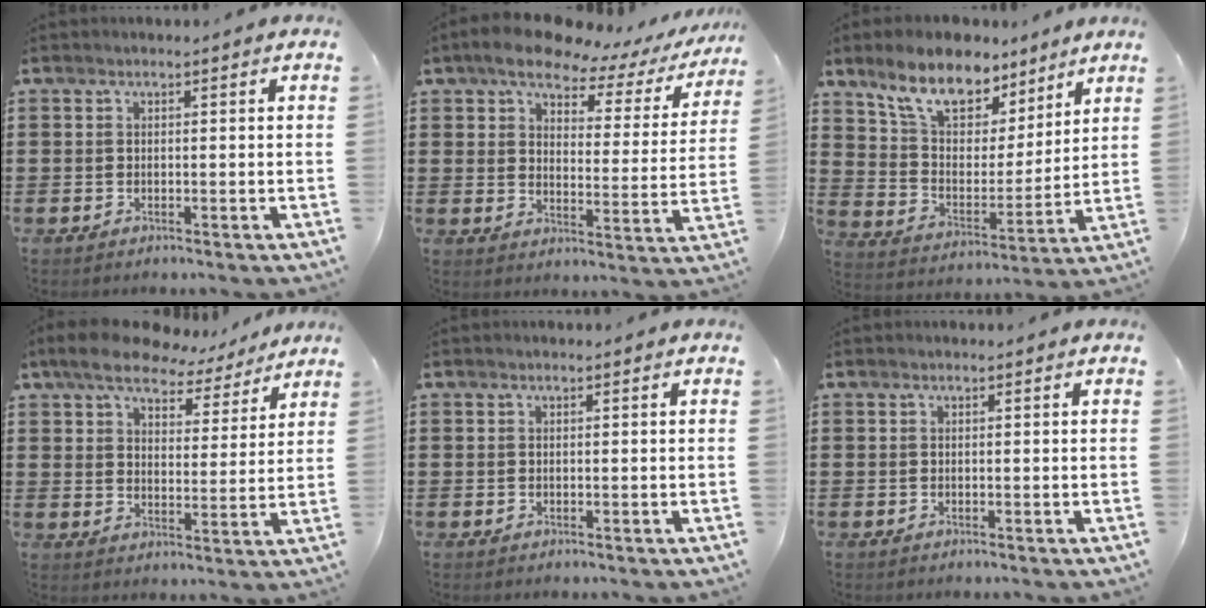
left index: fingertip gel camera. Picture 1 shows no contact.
{"total": 6.8, "force": [5.8, 2.2, 2.8], "torque": [-0.070, -0.028, 0.096]}
{"total": 10.0, "force": [8.0, 4.4, 4.0], "torque": [-0.106, -0.040, 0.146]}
{"total": 7.6, "force": [6.7, 2.5, 2.4], "torque": [-0.072, -0.026, 0.117]}
{"total": 0.0}
{"total": 0.0}